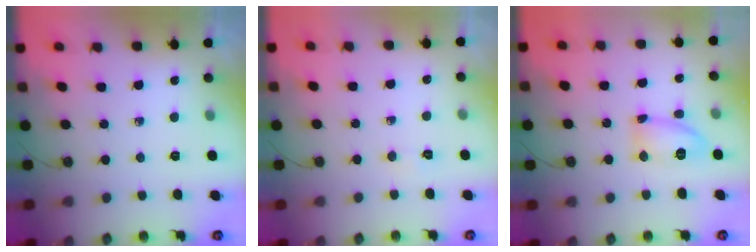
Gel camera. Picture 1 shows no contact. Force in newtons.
{"total": 2.5, "press": 2.5, "slide": 0.3}
{"total": 9.9, "press": 9.6, "slide": 2.3}